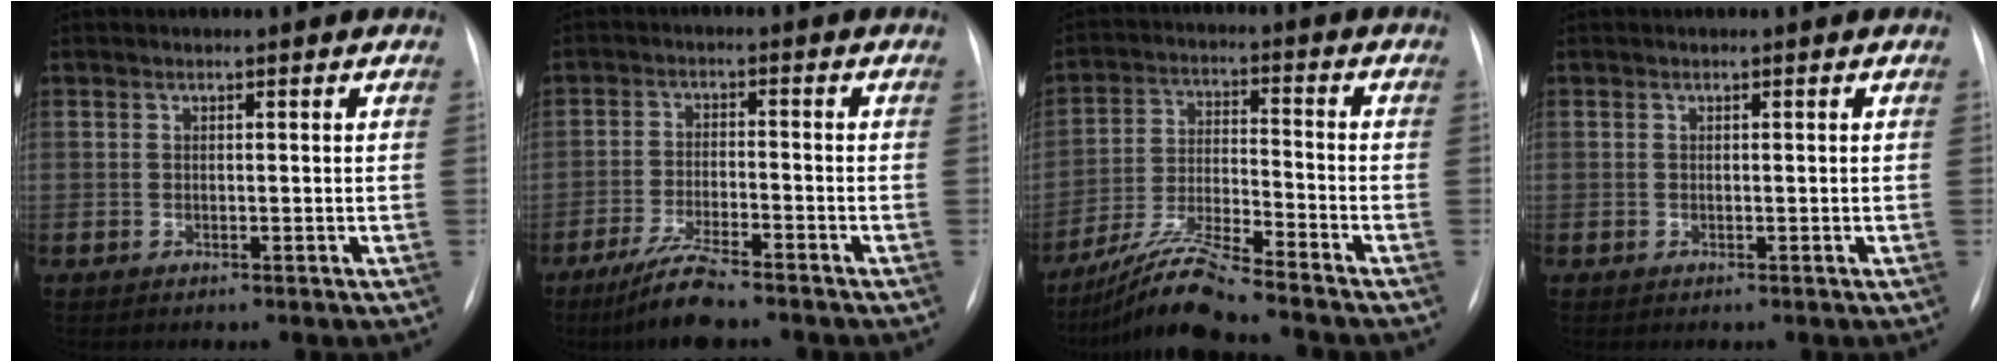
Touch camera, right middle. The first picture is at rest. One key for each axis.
{"total": 7.4, "fx": -5.9, "fy": 0.6, "fz": 4.4, "tx": -0.091, "ty": -0.022, "tz": -0.107}
{"total": 10.1, "fx": -8.9, "fy": -0.9, "fz": 4.7, "tx": -0.094, "ty": -0.015, "tz": -0.168}
{"total": 0.0}